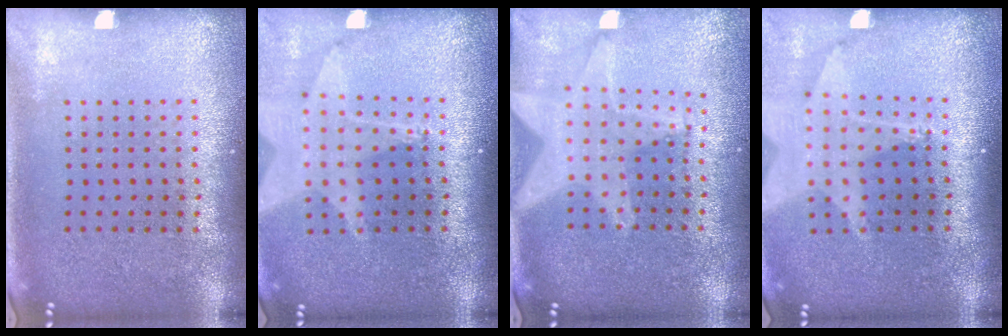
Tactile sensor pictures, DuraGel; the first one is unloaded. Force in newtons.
{"total": 1.7, "press": 1.5, "slide": 0.7}
{"total": 2.1, "press": 1.7, "slide": 1.2}
{"total": 1.9, "press": 1.5, "slide": 1.2}